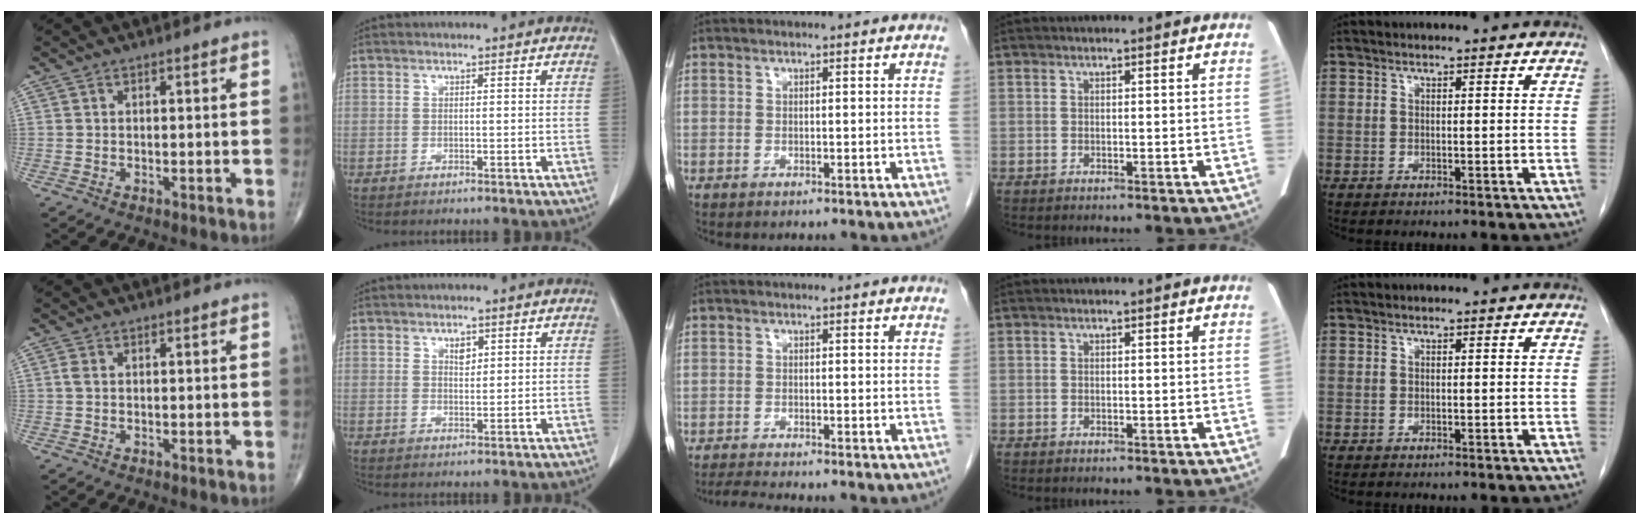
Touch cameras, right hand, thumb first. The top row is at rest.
{"thumb": {"total": 1.1, "force": [0.2, 0.7, 0.8], "torque": [-0.023, 0.005, 0.004]}, "index": {"total": 1.6, "force": [0.9, 0.9, 1.1], "torque": [-0.016, -0.003, 0.016]}, "middle": {"total": 2.3, "force": [-2.1, -0.8, 0.6], "torque": [-0.024, -0.015, -0.041]}}